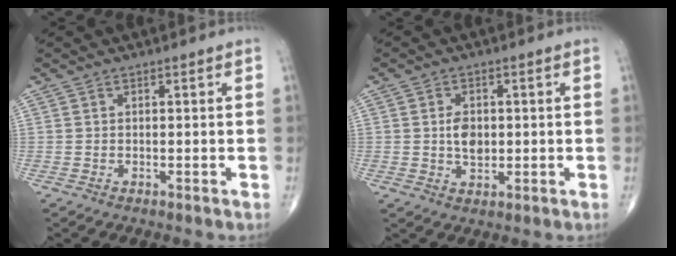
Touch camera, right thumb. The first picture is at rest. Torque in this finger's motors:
{"motor_torque": [1.00, 0.76, 0.38, -0.10, 0.01]}